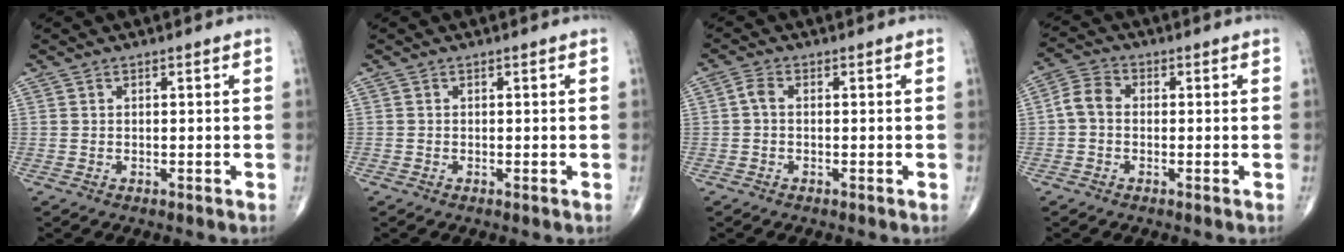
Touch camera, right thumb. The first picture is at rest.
{"total": 0.0}
{"total": 1.8, "force": [-0.2, 1.1, 1.5], "torque": [-0.029, 0.003, -0.009]}
{"total": 4.7, "force": [-0.4, 3.5, 3.0], "torque": [-0.052, 0.014, -0.020]}